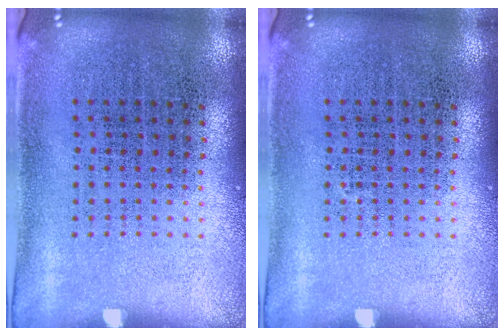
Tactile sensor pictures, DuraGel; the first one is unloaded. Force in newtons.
{"total": 0.0}